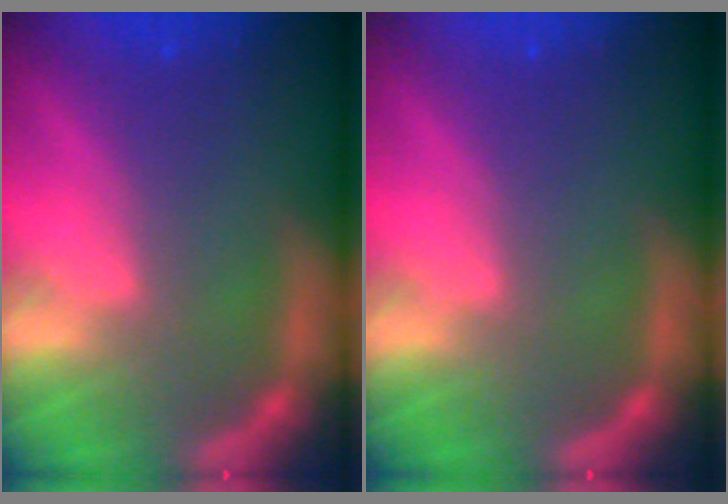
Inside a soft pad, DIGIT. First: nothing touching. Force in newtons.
{"total": 0.0}